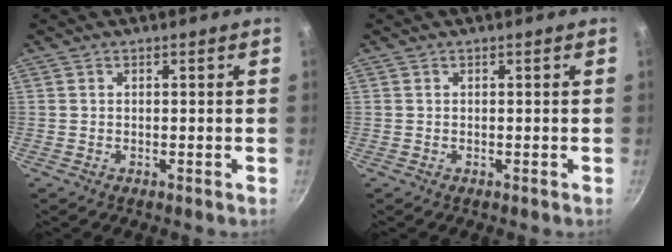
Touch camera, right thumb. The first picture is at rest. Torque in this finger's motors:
{"motor_torque": [-0.08, -0.07, 0.02, 0.00, 0.00]}